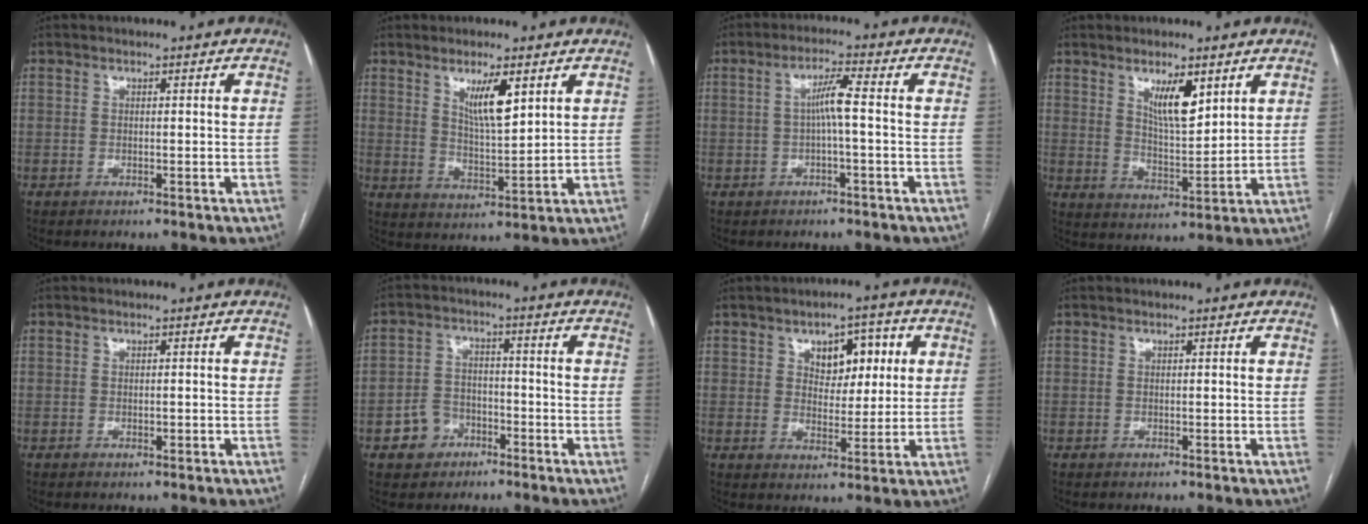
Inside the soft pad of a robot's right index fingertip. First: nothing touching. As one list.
[{"total": 6.6, "force": [3.4, 1.1, 5.6], "torque": [-0.099, -0.010, 0.064]}, {"total": 4.1, "force": [-0.1, 0.0, 4.1], "torque": [-0.073, 0.014, 0.000]}, {"total": 7.2, "force": [3.9, 2.0, 5.7], "torque": [-0.101, -0.008, 0.073]}, {"total": 0.7, "force": [-0.2, 0.2, 0.6], "torque": [-0.012, -0.001, -0.002]}, {"total": 5.7, "force": [-2.9, 4.6, 1.6], "torque": [-0.030, 0.017, -0.043]}, {"total": 7.3, "force": [2.6, 4.3, 5.3], "torque": [-0.064, 0.018, 0.042]}, {"total": 0.0}]